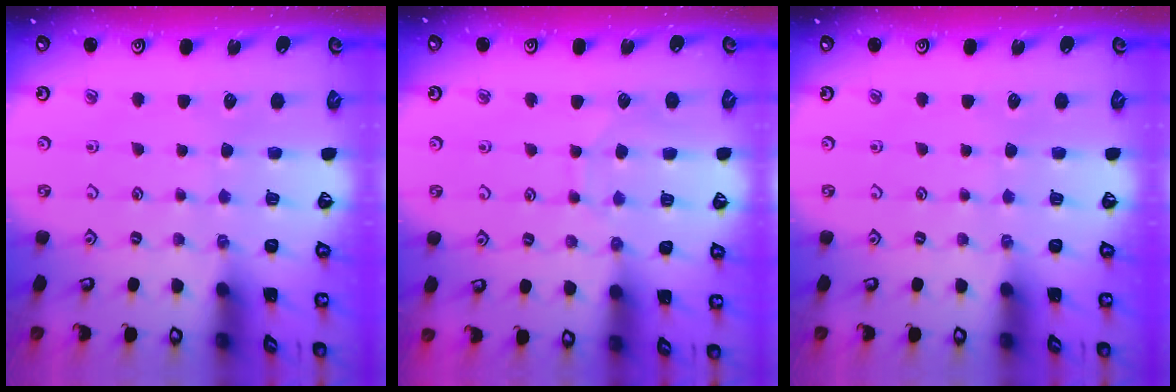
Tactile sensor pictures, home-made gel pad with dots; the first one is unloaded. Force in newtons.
{"total": 6.6, "press": 6.5, "slide": 0.5}
{"total": 0.0}